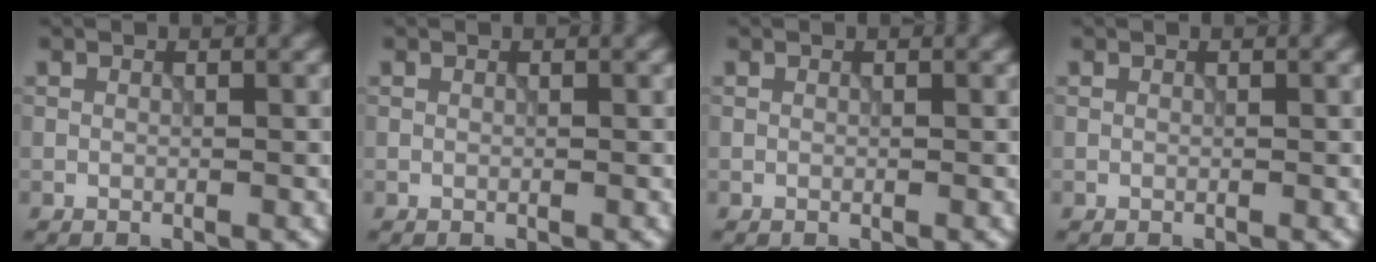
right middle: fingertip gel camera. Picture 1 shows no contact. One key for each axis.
{"total": 0.0}
{"total": 0.0}
{"total": 0.0}